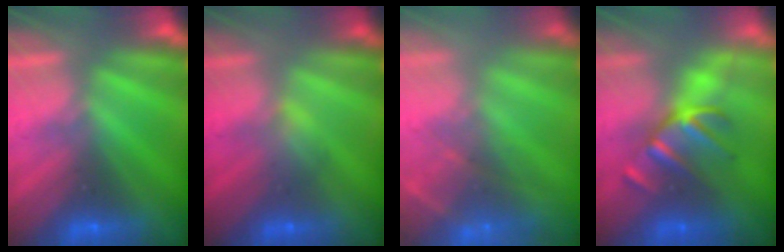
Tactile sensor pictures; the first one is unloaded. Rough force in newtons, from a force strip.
{"total": 2.8}
{"total": 7.4}
{"total": 2.9}